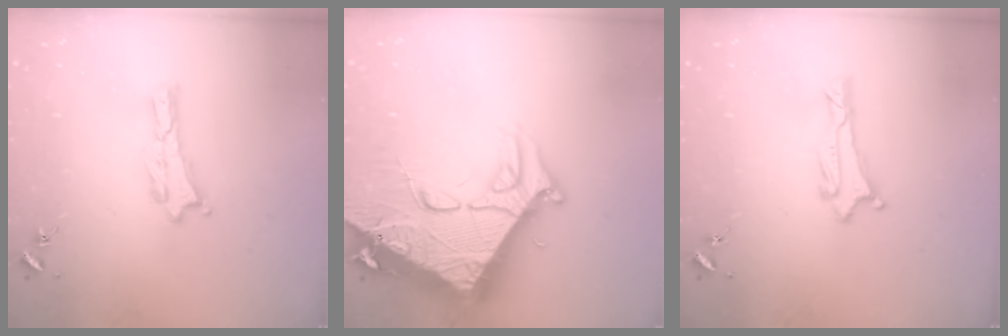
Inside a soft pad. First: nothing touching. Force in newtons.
{"total": 15.1, "press": 15.0, "slide": 1.6}
{"total": 1.1, "press": 1.1, "slide": 0.1}